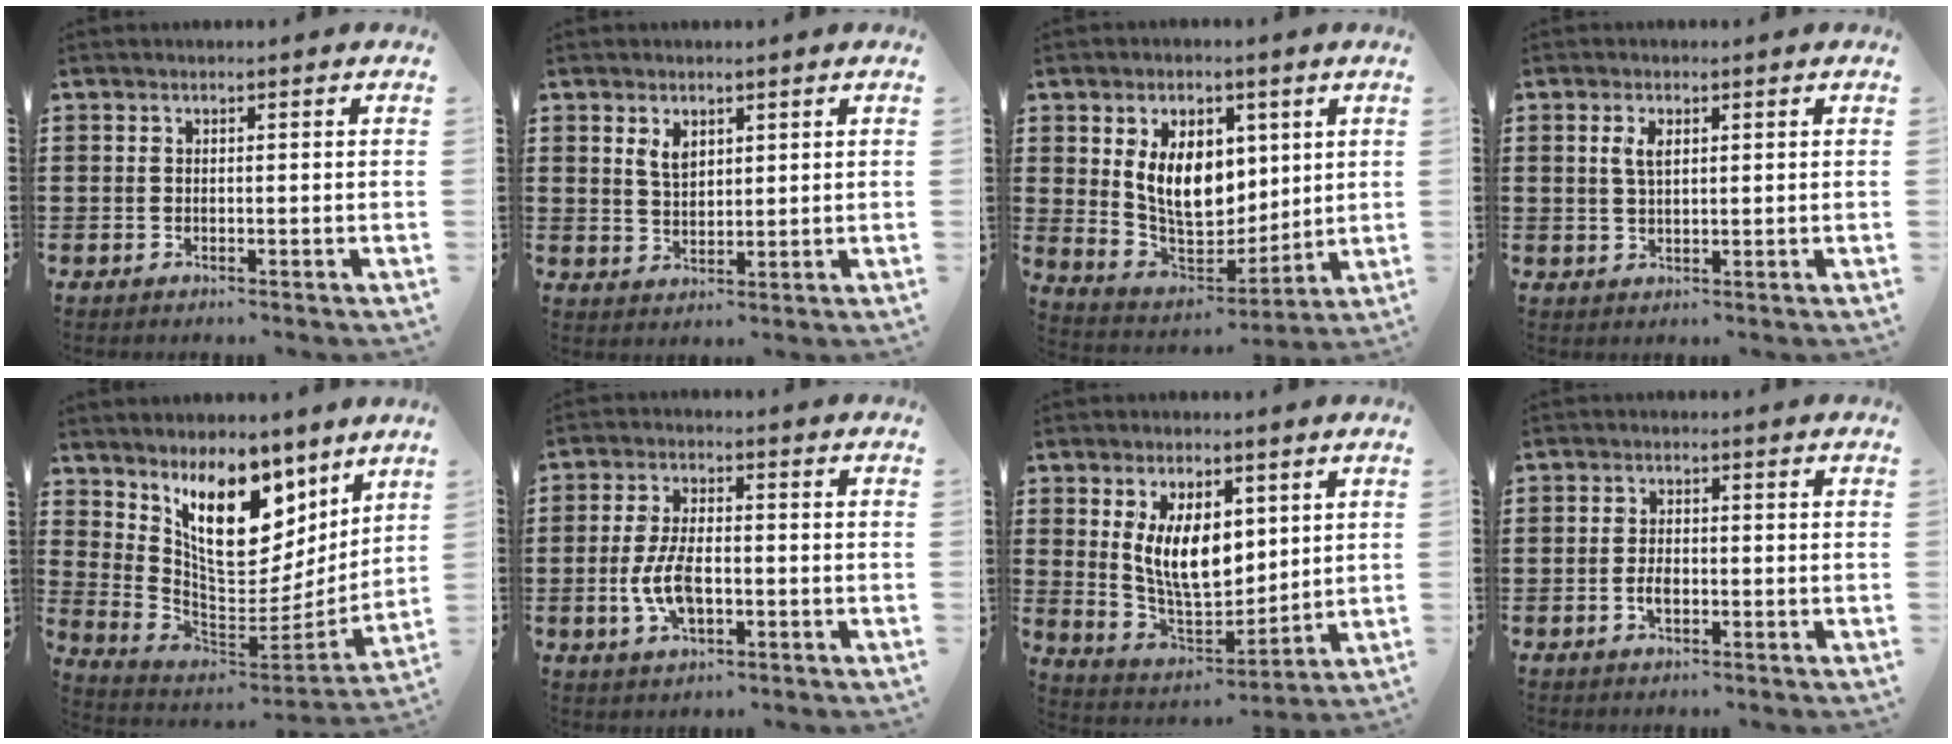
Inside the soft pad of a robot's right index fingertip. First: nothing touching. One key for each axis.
{"total": 3.0, "fx": 1.7, "fy": 1.8, "fz": 1.8, "tx": -0.041, "ty": 0.005, "tz": 0.031}
{"total": 9.5, "fx": 2.5, "fy": 6.6, "fz": 6.4, "tx": -0.141, "ty": 0.006, "tz": 0.044}
{"total": 2.9, "fx": 1.0, "fy": 1.3, "fz": 2.4, "tx": -0.052, "ty": 0.006, "tz": 0.016}
{"total": 13.7, "fx": 7.5, "fy": 7.5, "fz": 8.6, "tx": -0.151, "ty": -0.038, "tz": 0.144}
{"total": 7.0, "fx": -1.5, "fy": 3.4, "fz": 6.0, "tx": -0.138, "ty": -0.001, "tz": -0.033}
{"total": 9.3, "fx": 2.7, "fy": 5.2, "fz": 7.1, "tx": -0.140, "ty": 0.001, "tz": 0.049}
{"total": 2.5, "fx": -0.8, "fy": 1.3, "fz": 2.0, "tx": -0.045, "ty": 0.000, "tz": -0.016}